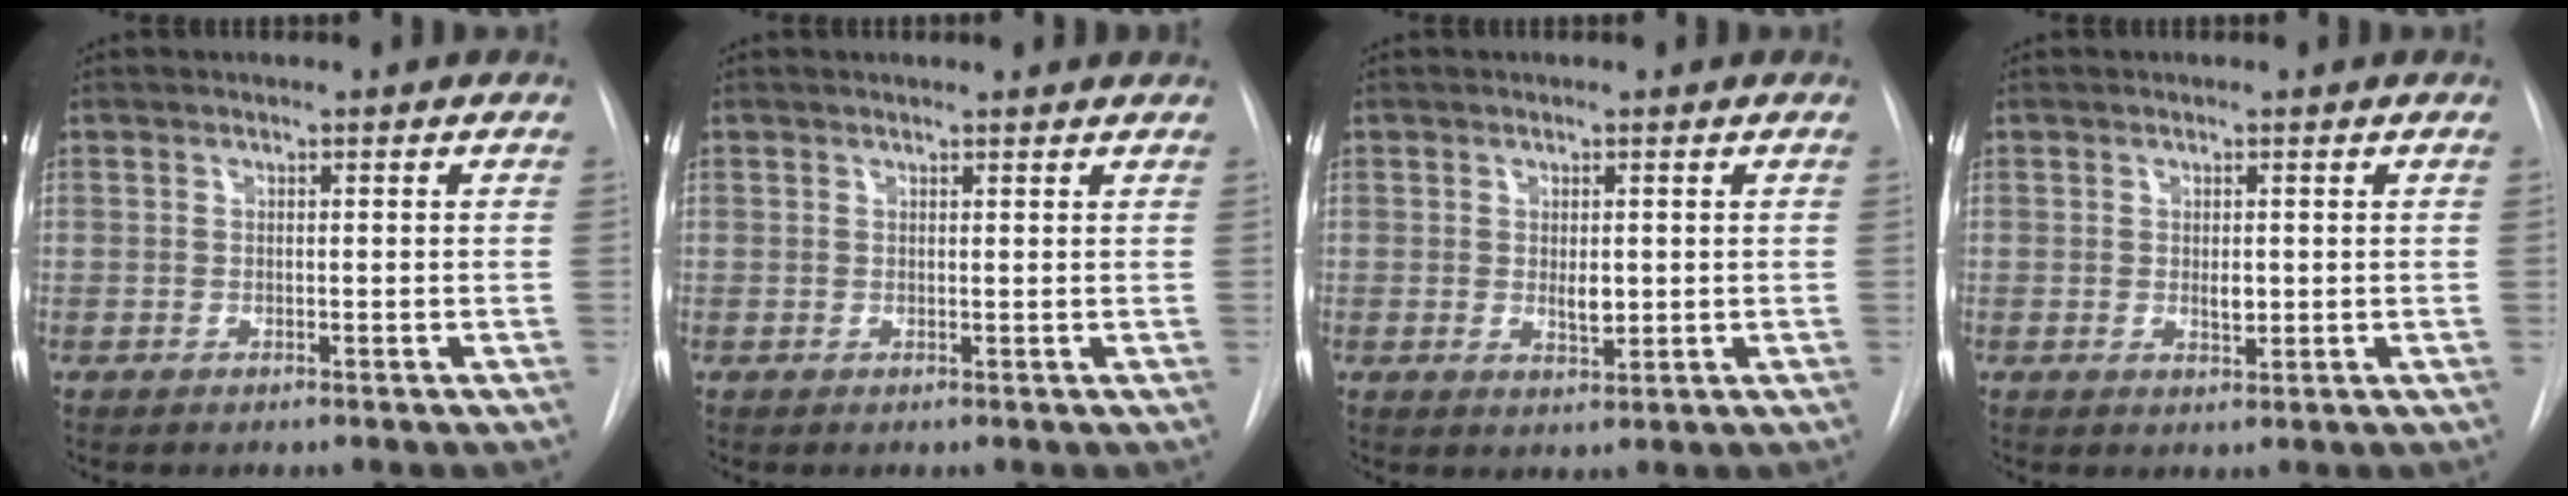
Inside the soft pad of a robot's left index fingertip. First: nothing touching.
{"total": 2.5, "force": [2.4, 0.3, 0.4], "torque": [-0.010, 0.006, 0.019]}
{"total": 2.4, "force": [-0.1, 1.2, 2.1], "torque": [-0.034, -0.008, 0.002]}
{"total": 1.8, "force": [-0.1, 1.0, 1.5], "torque": [-0.024, -0.006, -0.001]}